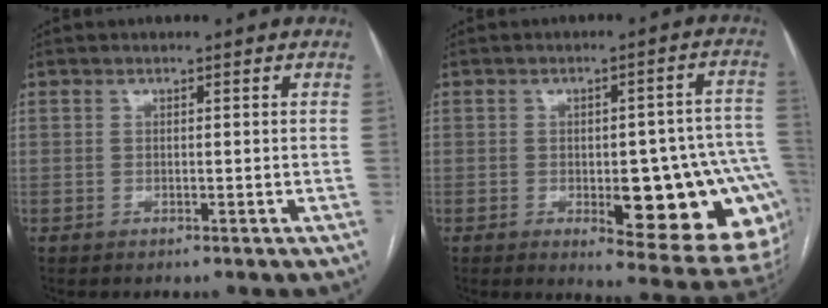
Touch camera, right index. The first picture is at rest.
{"total": 18.4, "force": [-4.3, 5.3, 17.0], "torque": [-0.110, 0.026, -0.033]}